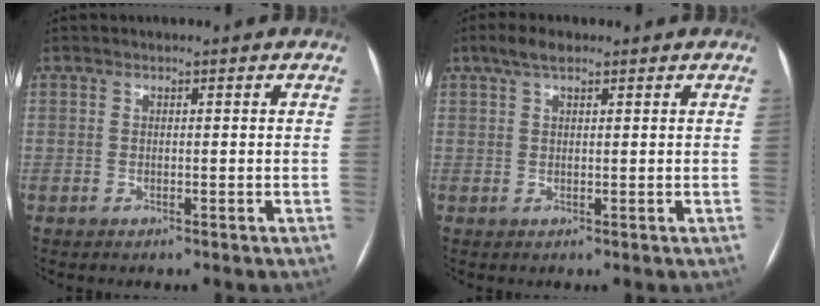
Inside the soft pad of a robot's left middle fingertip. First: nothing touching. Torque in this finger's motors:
{"motor_torque": [0.08, -0.08, 0.02, 0.00]}